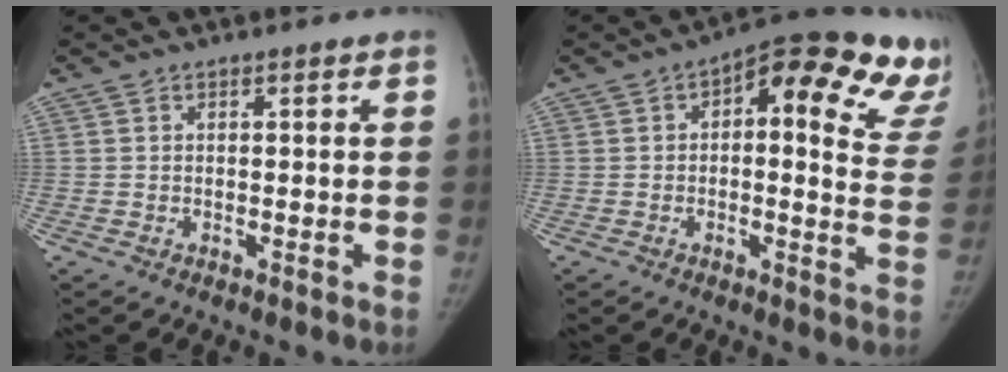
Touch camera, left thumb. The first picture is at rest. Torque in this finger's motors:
{"motor_torque": [-0.12, 0.57, 0.76, 0.08, 0.03]}